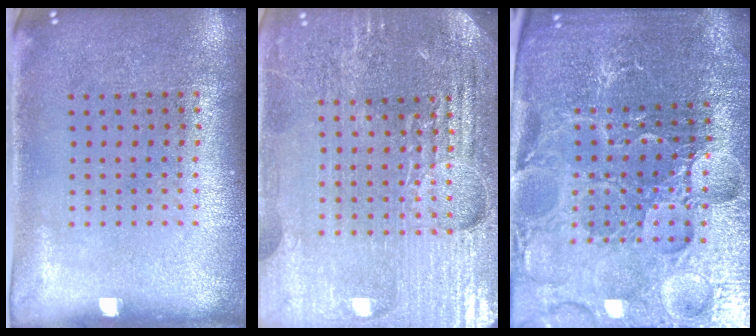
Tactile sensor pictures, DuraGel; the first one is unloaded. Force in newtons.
{"total": 5.0, "press": 4.7, "slide": 1.8}
{"total": 5.1, "press": 4.8, "slide": 1.7}